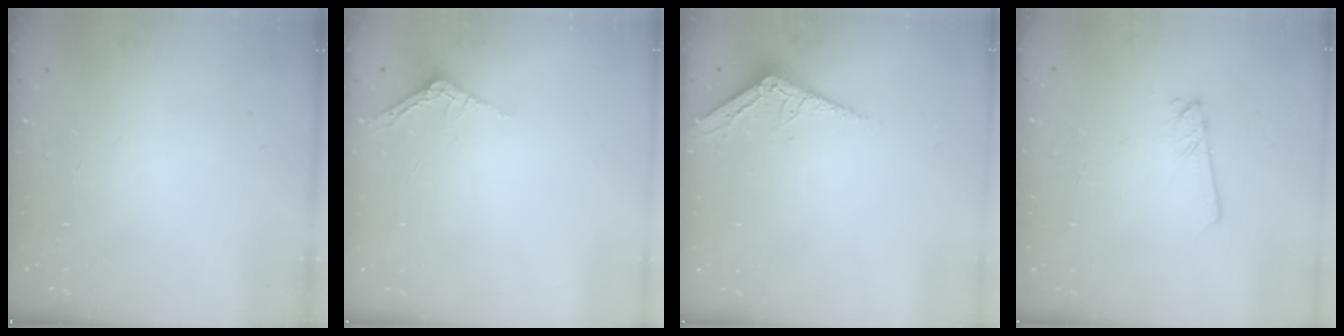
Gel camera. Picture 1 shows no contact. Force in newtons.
{"total": 2.5, "press": 2.5, "slide": 0.2}
{"total": 3.6, "press": 3.6, "slide": 0.4}
{"total": 2.0, "press": 2.0, "slide": 0.1}